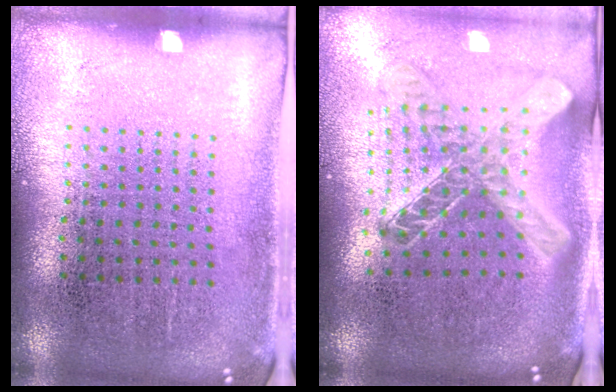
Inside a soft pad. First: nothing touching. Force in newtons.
{"total": 1.6, "press": 1.4, "slide": 0.8}